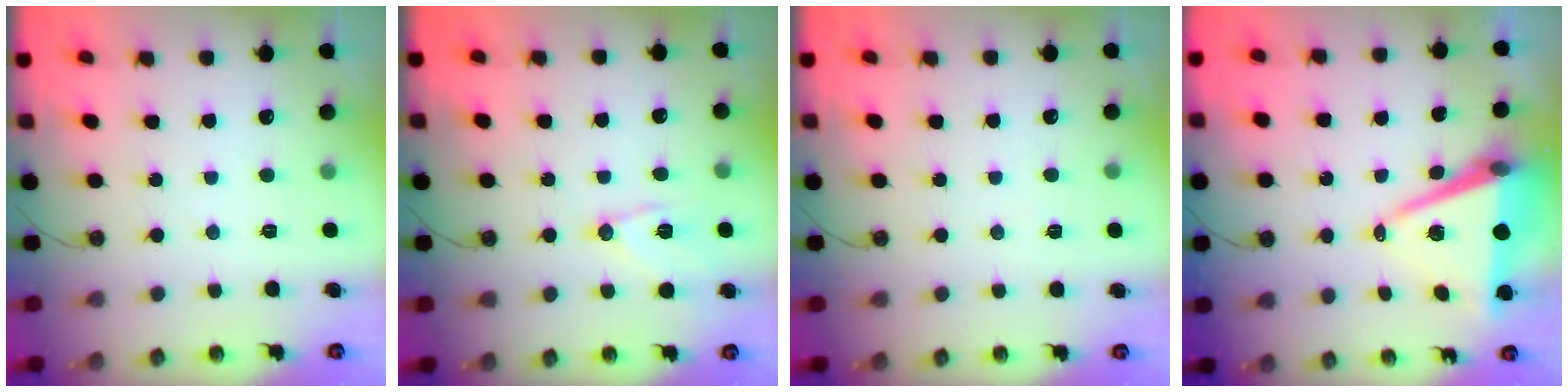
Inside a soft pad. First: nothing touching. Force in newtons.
{"total": 10.0, "press": 10.0, "slide": 0.8}
{"total": 5.2, "press": 2.8, "slide": 4.4}
{"total": 10.7, "press": 9.9, "slide": 4.0}